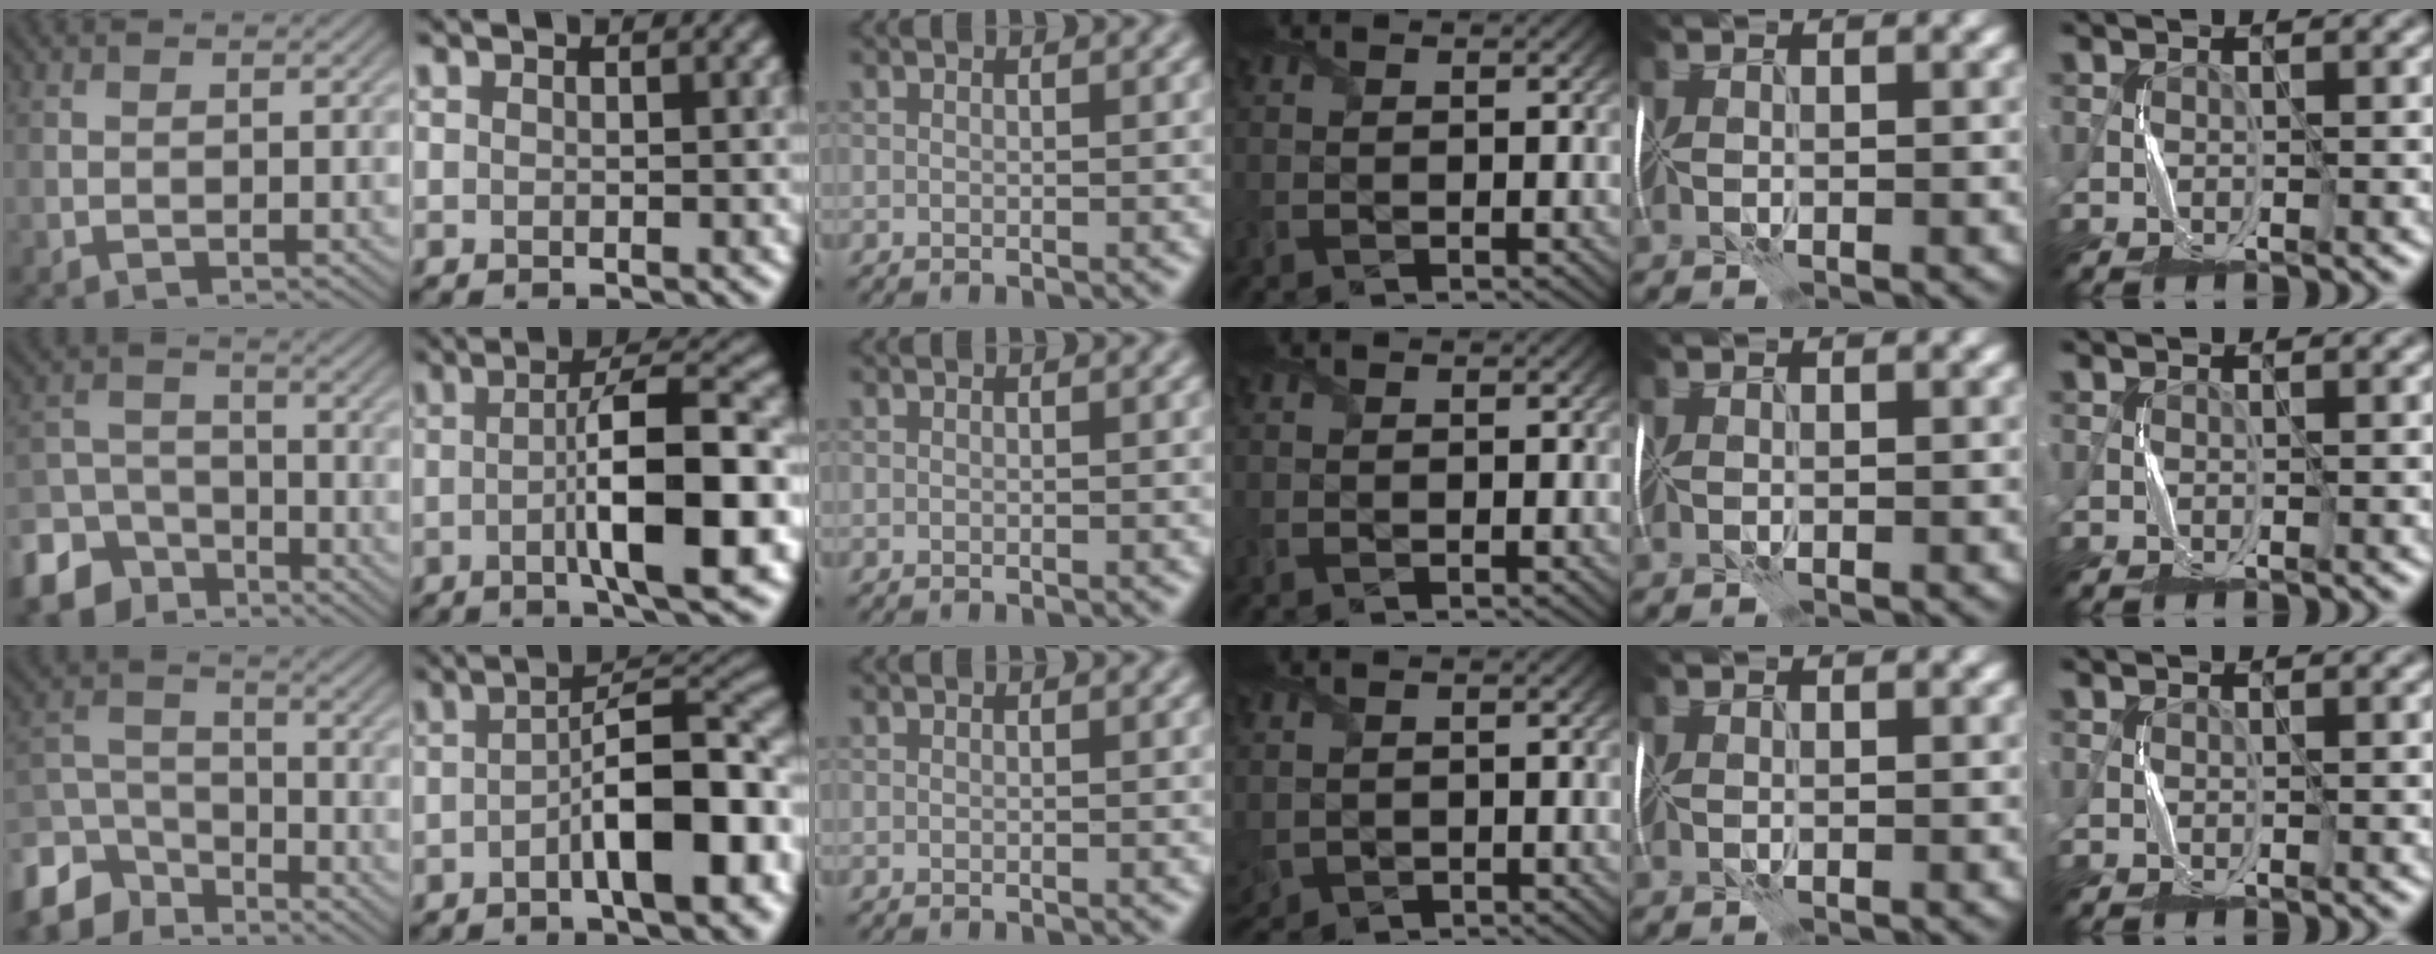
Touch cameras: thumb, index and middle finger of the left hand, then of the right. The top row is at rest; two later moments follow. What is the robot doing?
{"motion": "fold", "object": "plastic wrap"}